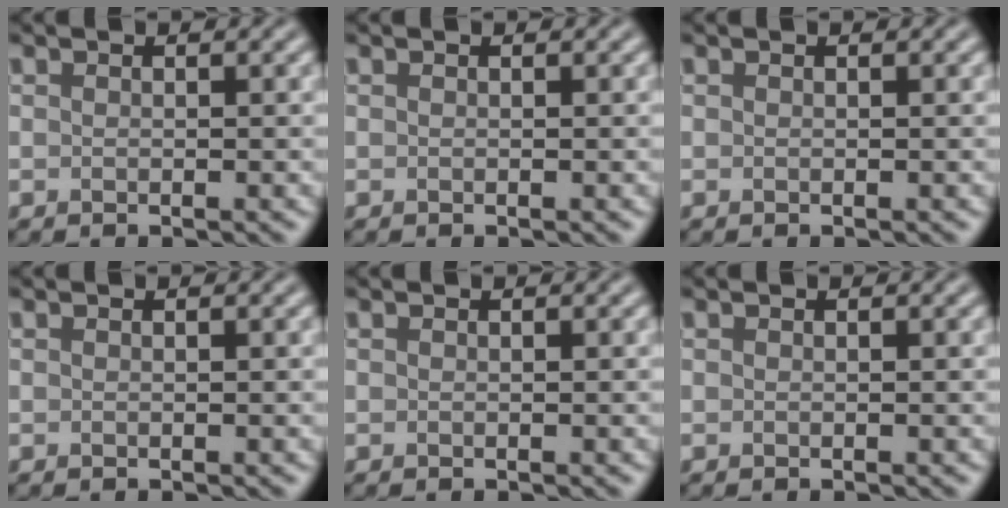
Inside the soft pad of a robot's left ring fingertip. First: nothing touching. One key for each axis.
{"total": 0.0}
{"total": 0.0}
{"total": 0.0}
{"total": 0.0}
{"total": 0.0}